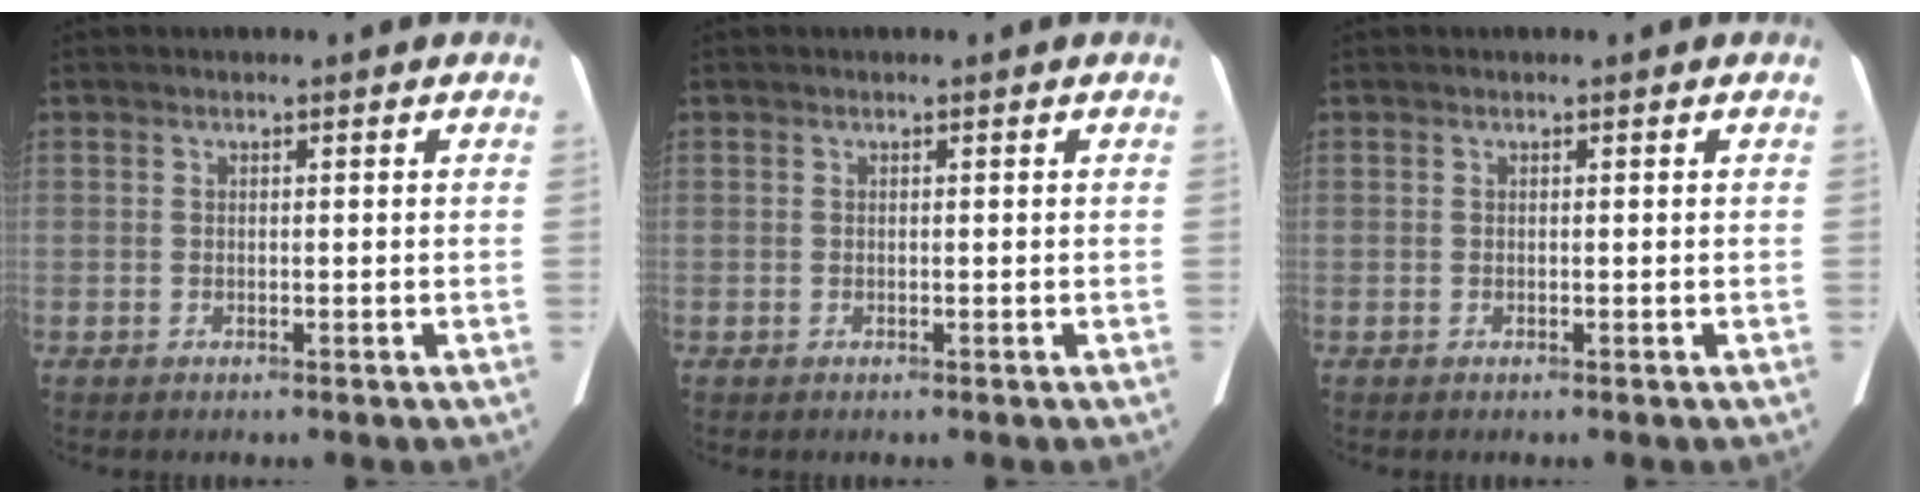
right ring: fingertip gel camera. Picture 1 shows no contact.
{"total": 0.0}
{"total": 0.0}